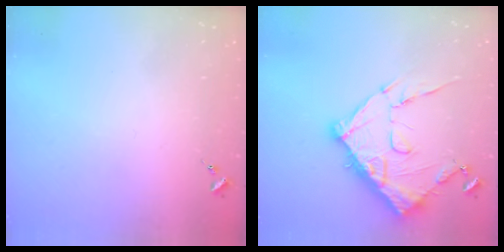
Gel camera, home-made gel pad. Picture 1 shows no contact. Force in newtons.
{"total": 15.0, "press": 14.9, "slide": 1.5}